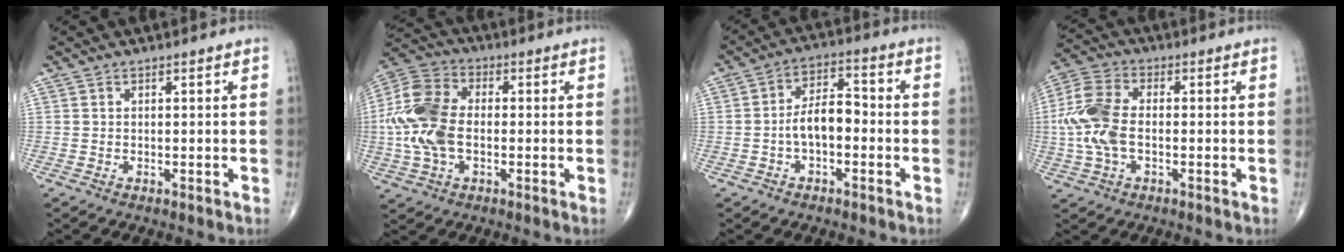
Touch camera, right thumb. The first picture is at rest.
{"total": 14.4, "force": [-1.1, 9.1, 11.2], "torque": [-0.246, 0.024, -0.024]}
{"total": 7.4, "force": [-1.6, 3.9, 6.0], "torque": [-0.099, 0.034, -0.035]}
{"total": 10.9, "force": [-0.9, 6.3, 8.9], "torque": [-0.209, 0.022, -0.024]}